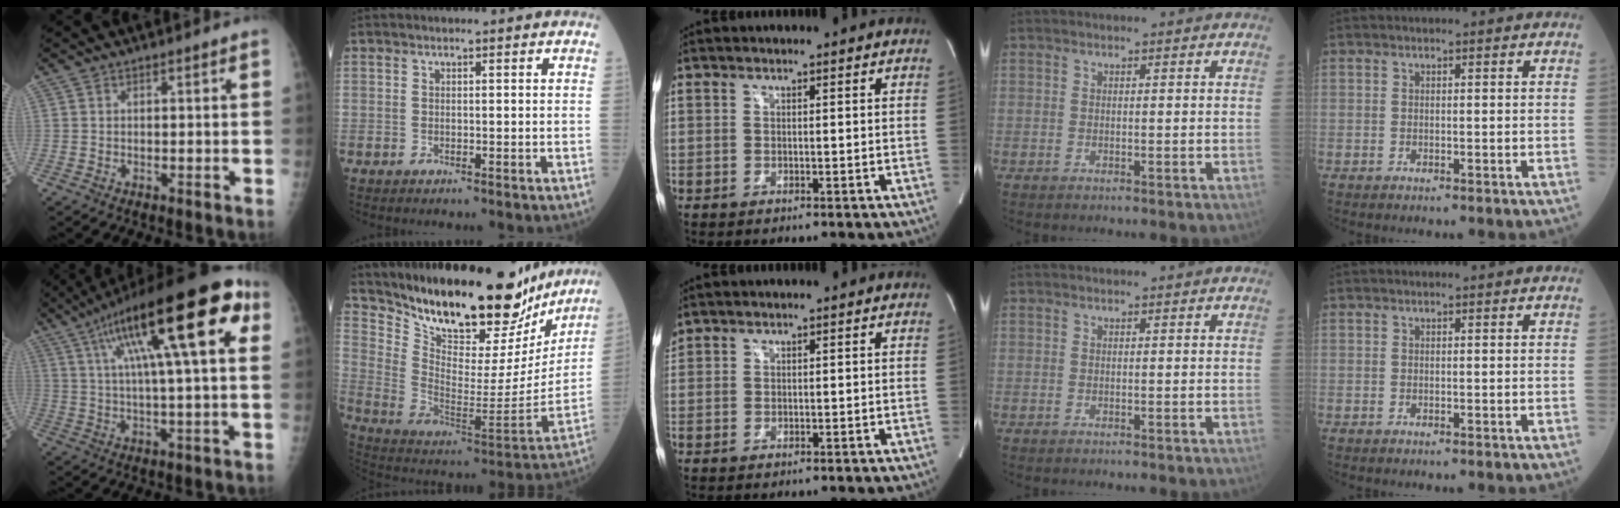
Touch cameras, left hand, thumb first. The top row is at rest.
{"thumb": {"total": 24.9, "force": [9.4, 6.2, 22.2], "torque": [-0.339, 0.022, 0.142]}, "index": {"total": 25.8, "force": [22.0, 7.4, 11.2], "torque": [-0.179, -0.043, 0.325]}, "middle": {"total": 1.3, "force": [1.2, 0.4, 0.2], "torque": [-0.013, 0.018, 0.028]}}